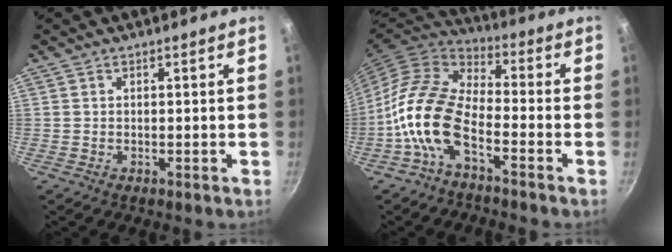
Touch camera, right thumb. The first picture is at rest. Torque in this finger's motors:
{"motor_torque": [0.01, 0.79, 1.96, -0.81, 0.41]}